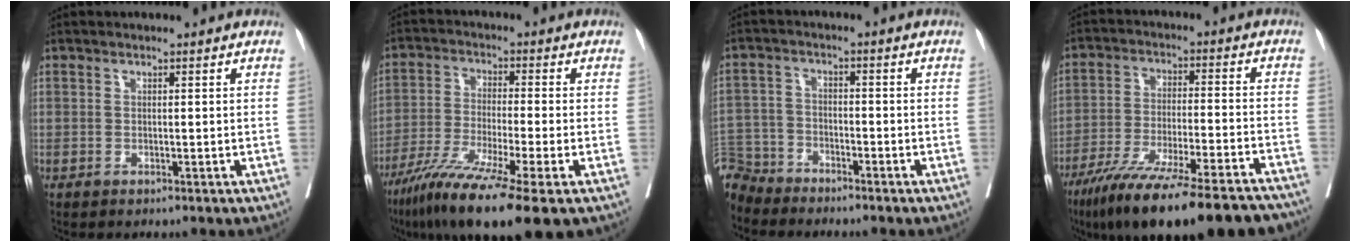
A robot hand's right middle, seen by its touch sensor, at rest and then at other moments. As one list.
[{"total": 14.5, "force": [-8.9, 0.0, 11.4], "torque": [-0.201, -0.043, -0.153]}, {"total": 6.8, "force": [-6.3, 2.3, -0.7], "torque": [0.016, 0.005, -0.128]}, {"total": 25.3, "force": [-20.6, 2.9, 14.4], "torque": [-0.174, -0.034, -0.304]}]